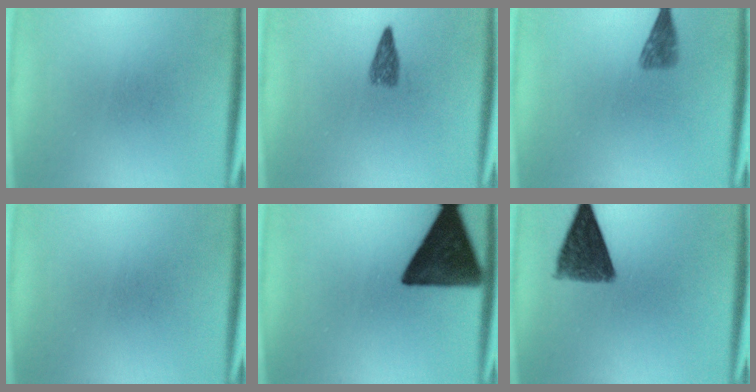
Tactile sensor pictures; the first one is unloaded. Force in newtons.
{"total": 2.3}
{"total": 2.5}
{"total": 0.0}
{"total": 14.9}
{"total": 10.1}